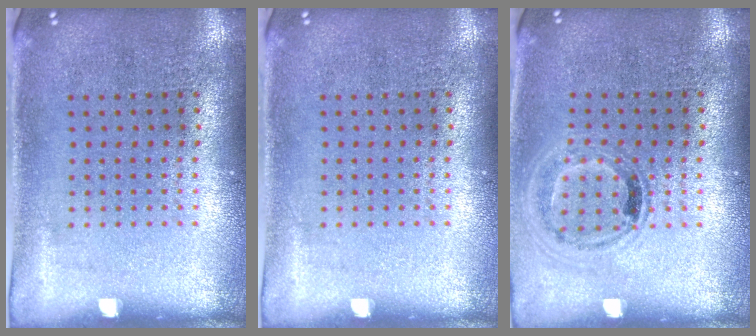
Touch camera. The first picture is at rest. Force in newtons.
{"total": 0.0}
{"total": 1.0, "press": 1.0, "slide": 0.3}